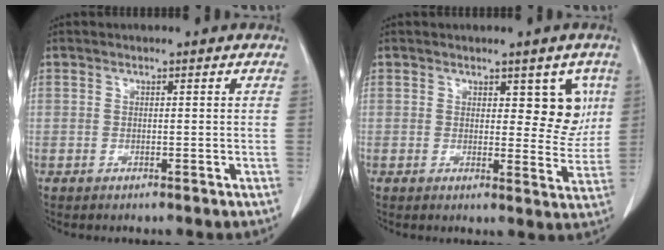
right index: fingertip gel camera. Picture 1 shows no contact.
{"total": 5.9, "force": [2.3, 2.9, 4.5], "torque": [-0.034, -0.001, 0.028]}